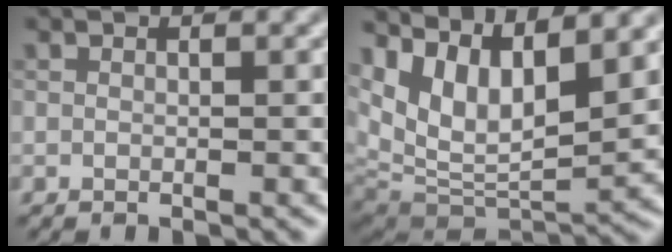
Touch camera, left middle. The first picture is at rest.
{"total": 12.3, "force": [5.3, 5.8, 9.5], "torque": [-0.172, 0.003, 0.101]}